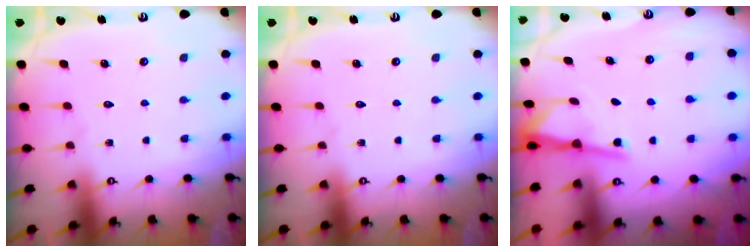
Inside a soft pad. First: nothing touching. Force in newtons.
{"total": 0.0}
{"total": 2.4, "press": 2.4, "slide": 0.3}